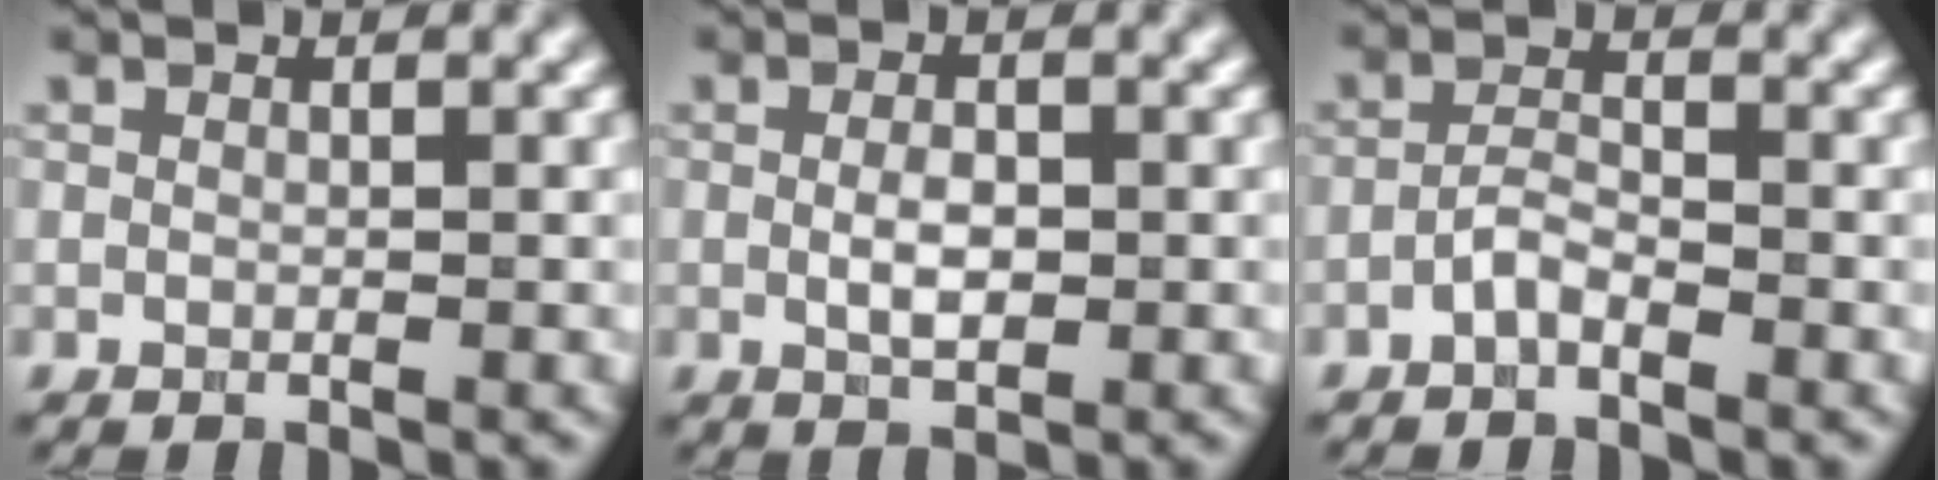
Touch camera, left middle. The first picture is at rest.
{"total": 2.4, "force": [-0.1, 1.1, 2.1], "torque": [-0.042, -0.004, -0.002]}
{"total": 1.8, "force": [-1.3, 0.5, 1.2], "torque": [-0.026, 0.006, -0.029]}